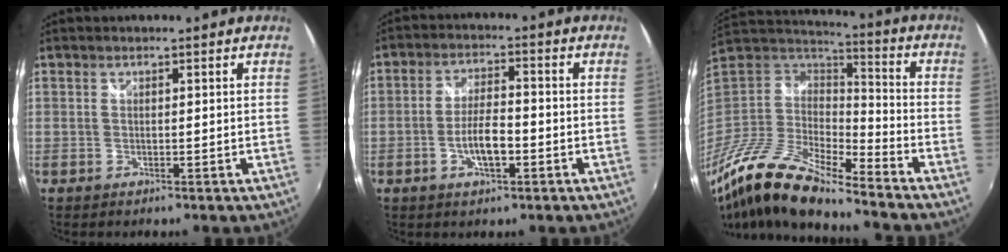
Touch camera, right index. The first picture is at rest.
{"total": 6.1, "force": [-2.2, 2.0, 5.3], "torque": [-0.104, 0.001, -0.038]}
{"total": 18.7, "force": [-13.9, 4.8, 11.5], "torque": [-0.239, -0.033, -0.277]}